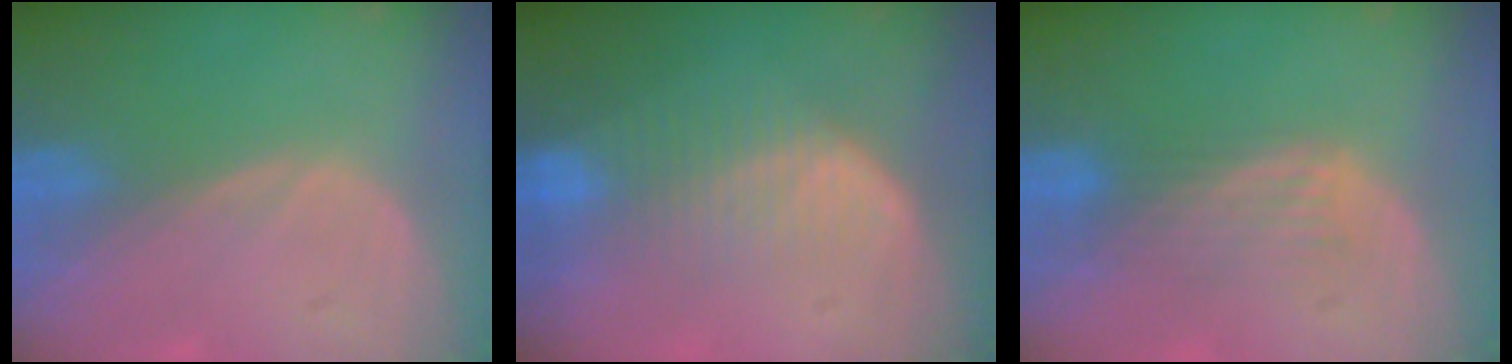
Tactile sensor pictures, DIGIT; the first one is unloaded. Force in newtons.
{"total": 7.3, "press": 6.6, "slide": 3.1}
{"total": 4.4, "press": 3.7, "slide": 2.3}